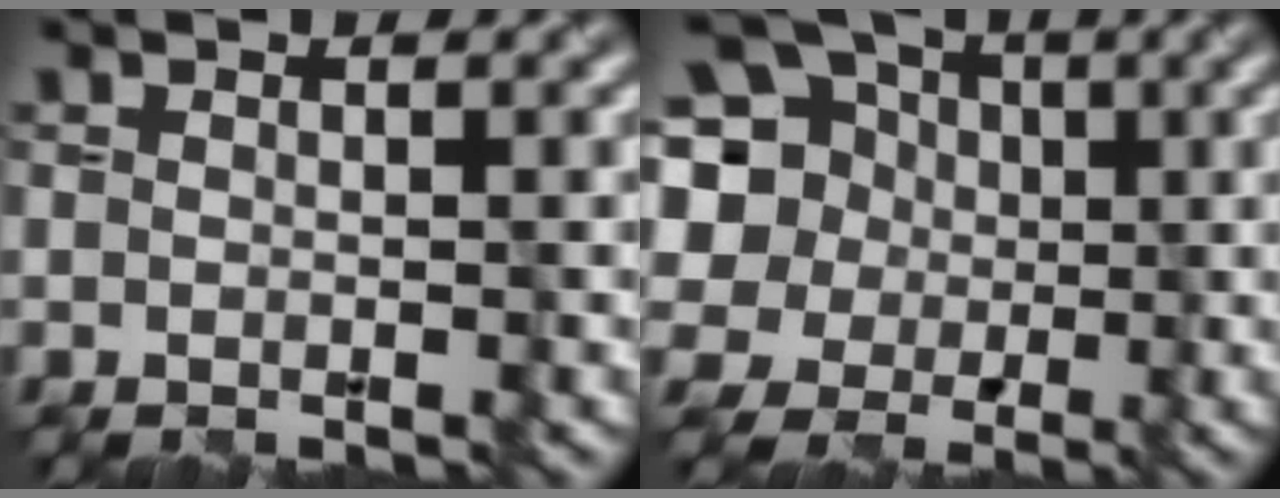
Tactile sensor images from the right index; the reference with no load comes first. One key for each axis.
{"total": 11.6, "fx": 3.2, "fy": 9.8, "fz": 5.2, "tx": -0.138, "ty": 0.025, "tz": 0.035}